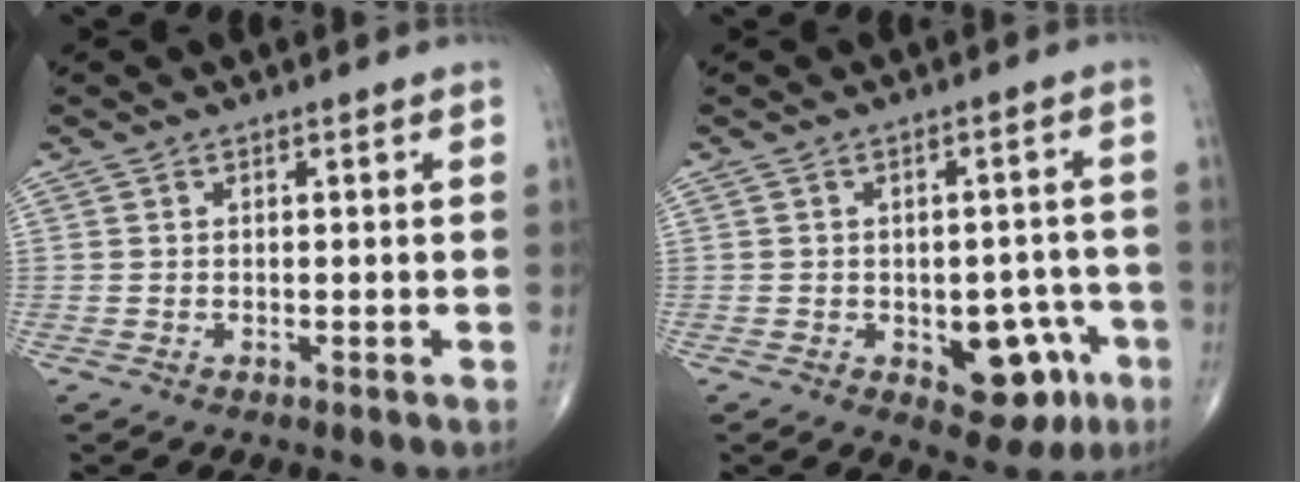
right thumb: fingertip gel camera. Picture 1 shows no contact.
{"total": 10.0, "force": [-3.8, 5.8, 7.2], "torque": [-0.050, 0.026, -0.038]}